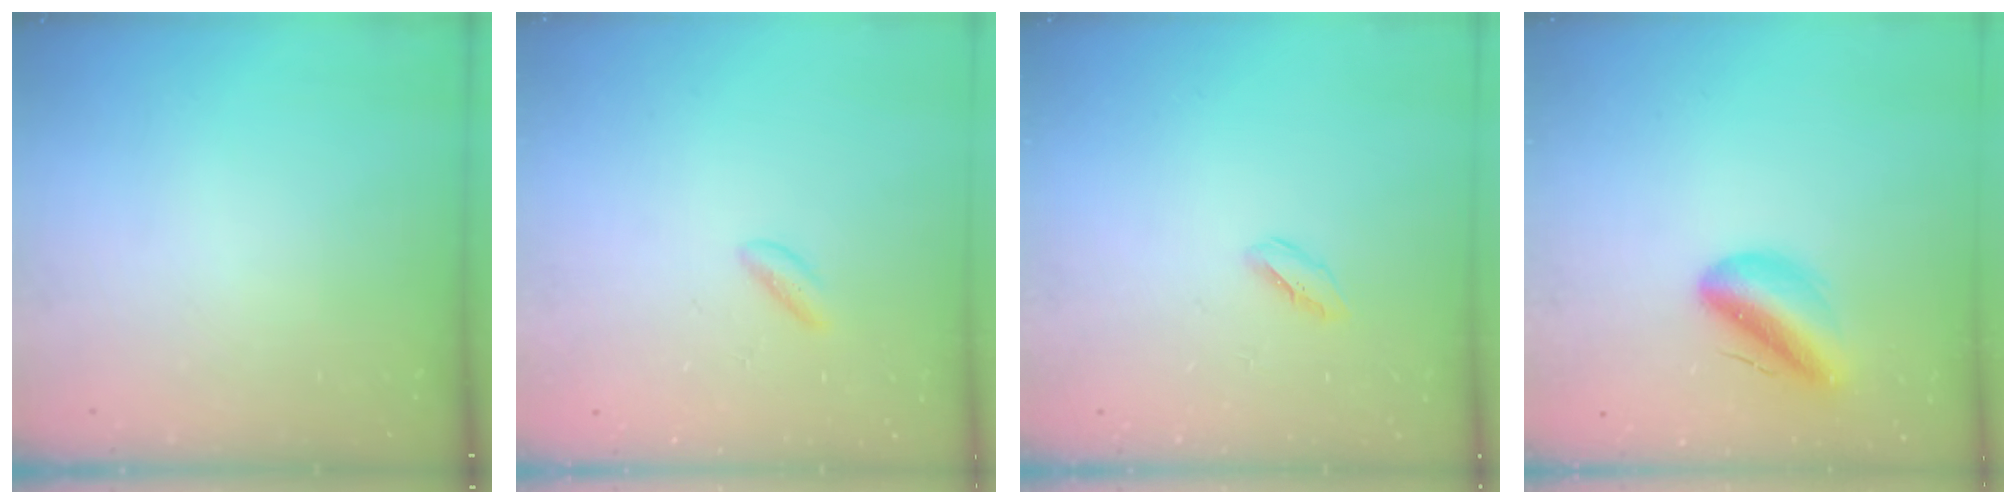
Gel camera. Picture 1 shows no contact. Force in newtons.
{"total": 1.6, "press": 1.6, "slide": 0.4}
{"total": 2.2, "press": 2.1, "slide": 0.7}
{"total": 10.9, "press": 10.5, "slide": 3.1}